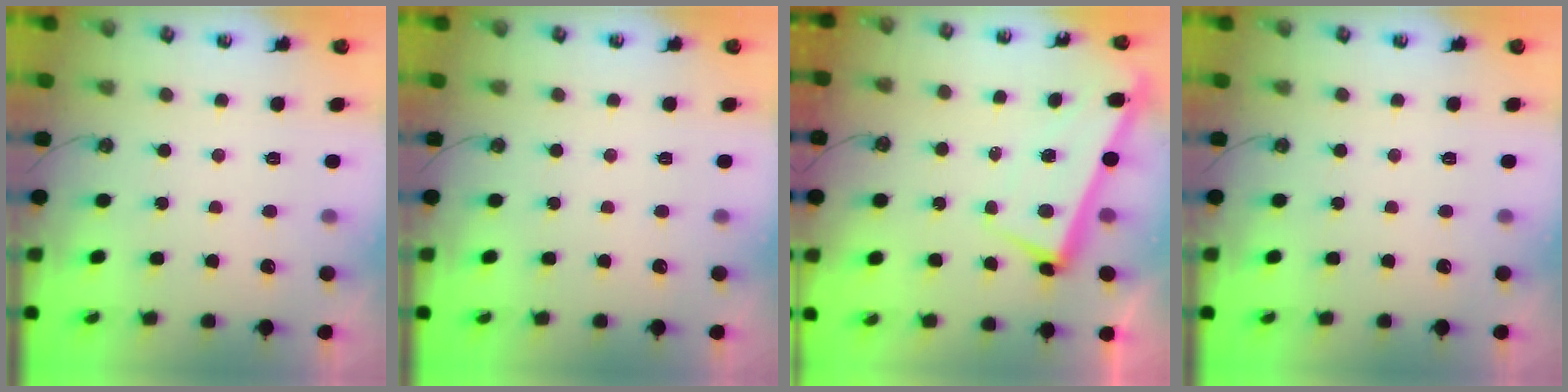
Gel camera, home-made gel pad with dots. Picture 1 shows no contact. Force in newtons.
{"total": 0.0}
{"total": 1.8, "press": 0.8, "slide": 1.6}
{"total": 0.0}